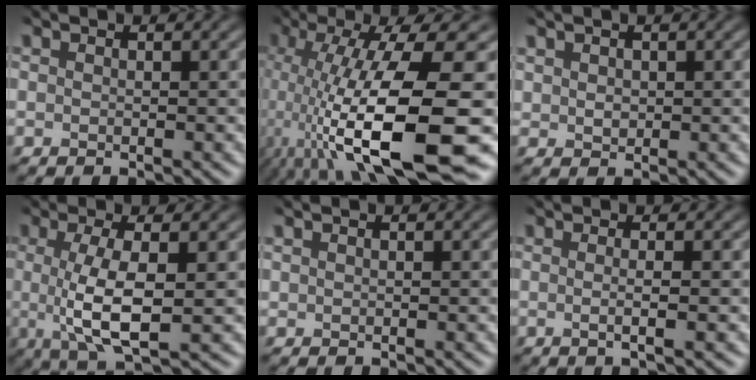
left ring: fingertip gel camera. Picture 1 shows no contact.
{"total": 15.3, "force": [-4.8, 3.7, 14.1], "torque": [-0.256, -0.009, -0.061]}
{"total": 0.9, "force": [0.5, 0.6, 0.5], "torque": [-0.016, -0.002, 0.022]}
{"total": 6.0, "force": [-1.1, 1.6, 5.7], "torque": [-0.099, -0.003, -0.013]}
{"total": 0.0}
{"total": 3.3, "force": [0.6, 1.3, 3.0], "torque": [-0.035, 0.012, -0.021]}